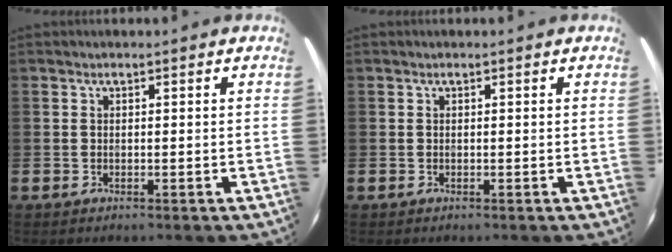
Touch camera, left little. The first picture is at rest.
{"total": 0.0}